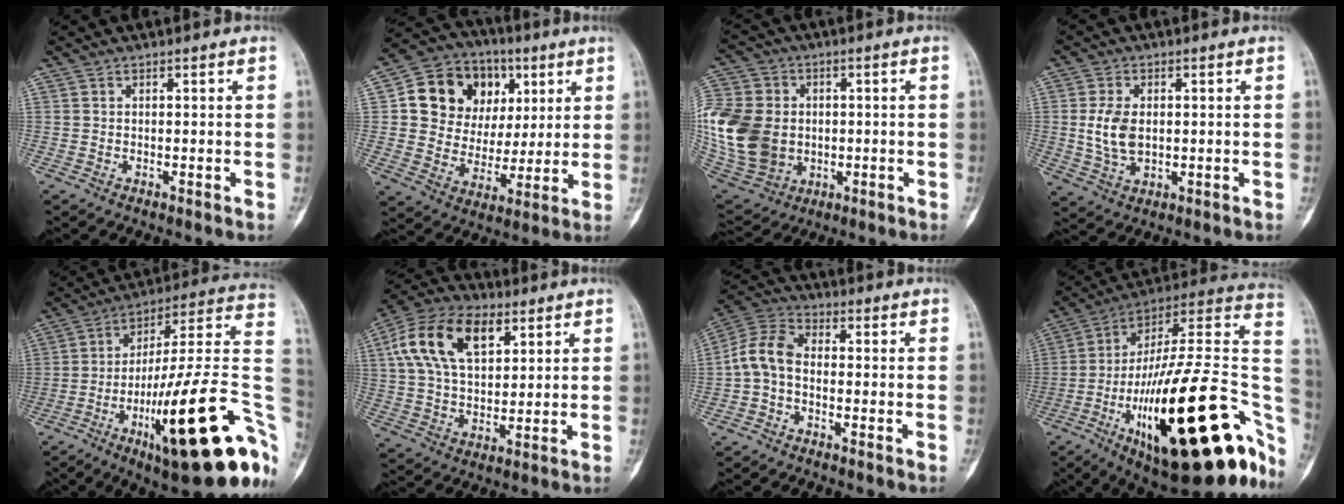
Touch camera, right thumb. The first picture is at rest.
{"total": 17.7, "force": [5.3, 14.5, 8.7], "torque": [-0.101, 0.014, 0.098]}
{"total": 23.0, "force": [-1.1, 18.1, 14.1], "torque": [-0.321, 0.008, -0.002]}
{"total": 6.9, "force": [0.3, 4.5, 5.3], "torque": [-0.101, -0.003, 0.011]}
{"total": 31.3, "force": [-10.6, 7.2, 28.6], "torque": [-0.347, 0.050, -0.158]}
{"total": 16.6, "force": [6.4, 9.6, 11.9], "torque": [-0.207, 0.005, 0.115]}
{"total": 7.7, "force": [-1.2, 5.0, 5.8], "torque": [-0.112, 0.026, -0.040]}
{"total": 39.6, "force": [-12.8, 12.6, 35.2], "torque": [-0.448, 0.059, -0.202]}